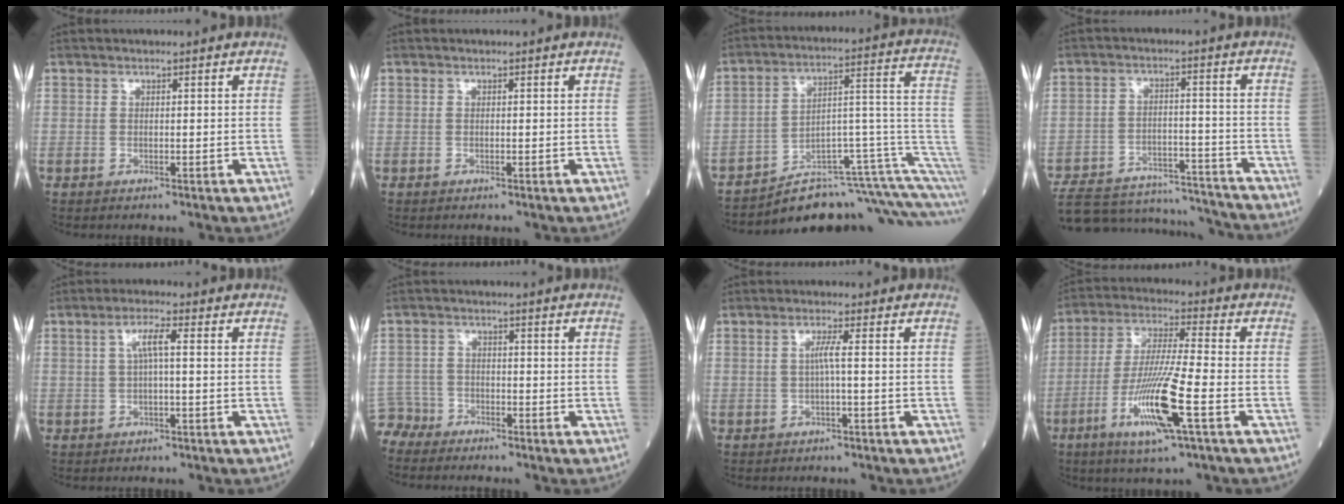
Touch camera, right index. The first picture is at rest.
{"total": 0.0}
{"total": 16.8, "force": [-13.0, 0.8, 10.6], "torque": [-0.091, 0.083, -0.191]}
{"total": 21.0, "force": [-19.7, 4.6, 5.6], "torque": [-0.137, 0.005, -0.287]}
{"total": 3.9, "force": [0.6, 0.8, 3.7], "torque": [-0.079, 0.014, 0.014]}
{"total": 5.6, "force": [-5.1, 2.2, 0.1], "torque": [-0.010, -0.008, -0.102]}
{"total": 2.3, "force": [-0.2, 0.2, 2.3], "torque": [-0.053, 0.003, -0.002]}
{"total": 13.9, "force": [-5.5, 0.6, 12.8], "torque": [-0.261, -0.022, -0.101]}